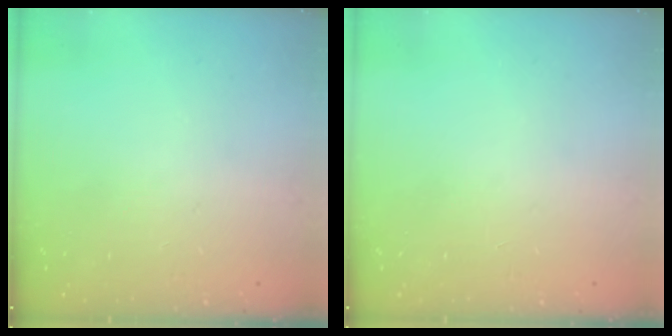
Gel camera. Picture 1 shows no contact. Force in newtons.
{"total": 0.0}